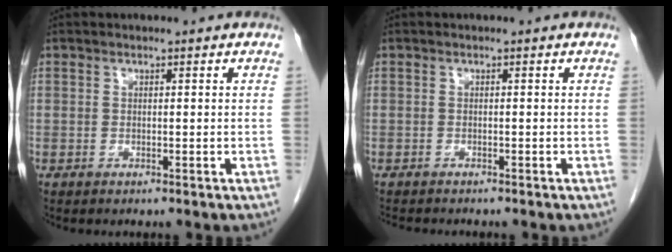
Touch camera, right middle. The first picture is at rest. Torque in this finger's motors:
{"motor_torque": [0.01, 0.00, 0.00, 0.00]}